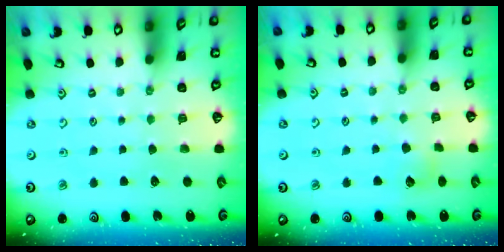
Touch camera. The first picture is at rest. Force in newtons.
{"total": 4.1, "press": 4.0, "slide": 0.5}